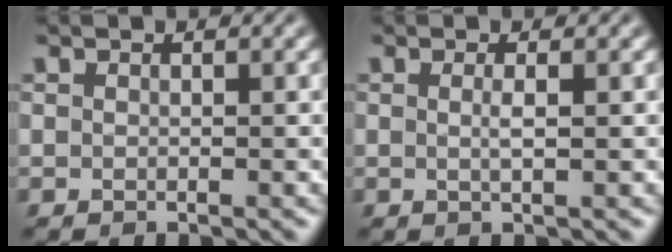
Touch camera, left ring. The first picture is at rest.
{"total": 1.4, "force": [0.1, 0.3, 1.3], "torque": [-0.023, 0.002, -0.002]}